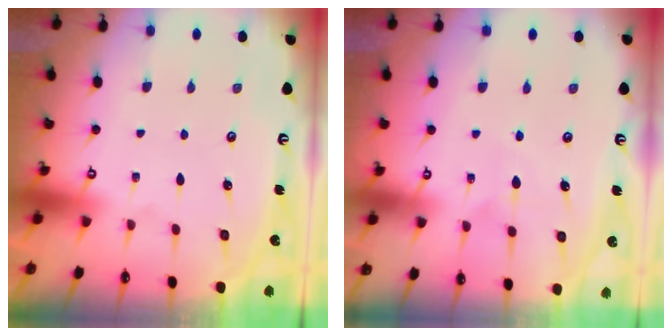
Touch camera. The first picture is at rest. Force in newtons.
{"total": 6.8, "press": 6.8, "slide": 0.4}